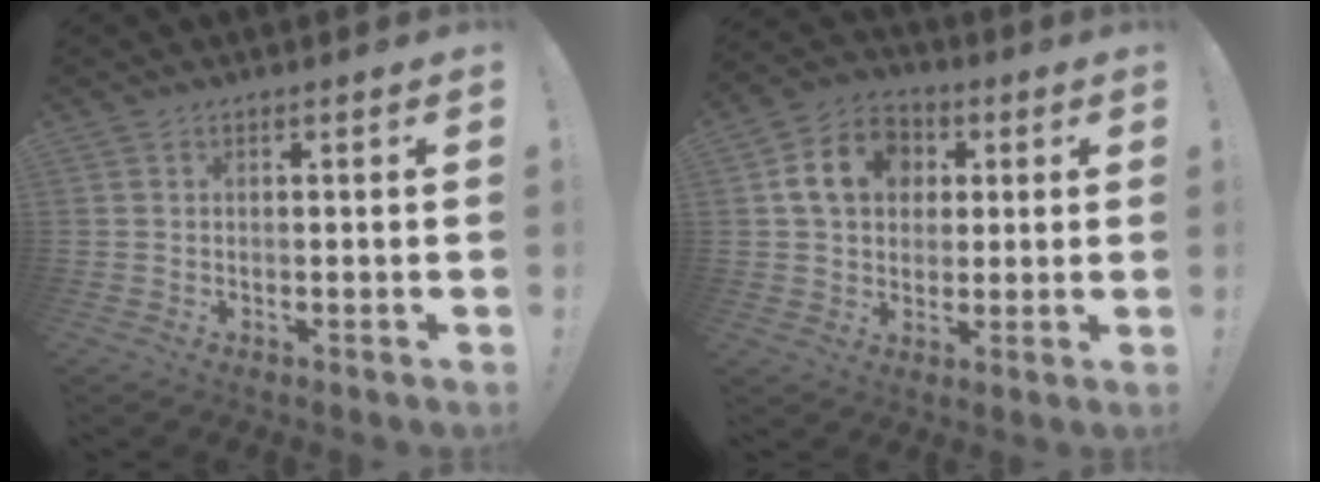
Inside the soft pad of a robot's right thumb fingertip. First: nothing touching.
{"total": 13.5, "force": [3.5, 10.9, 7.1], "torque": [-0.103, 0.005, 0.072]}